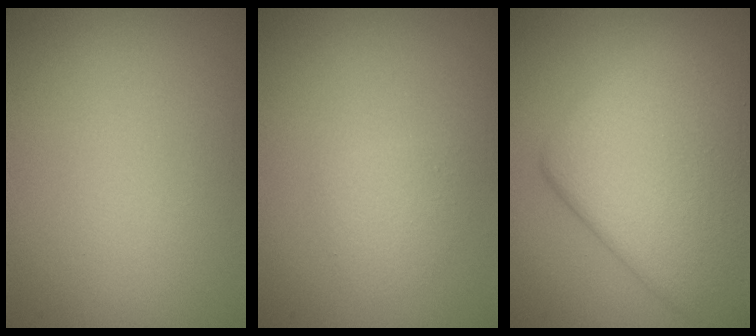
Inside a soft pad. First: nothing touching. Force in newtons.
{"total": 1.4, "press": 1.4, "slide": 0.0}
{"total": 10.0, "press": 10.0, "slide": 0.4}